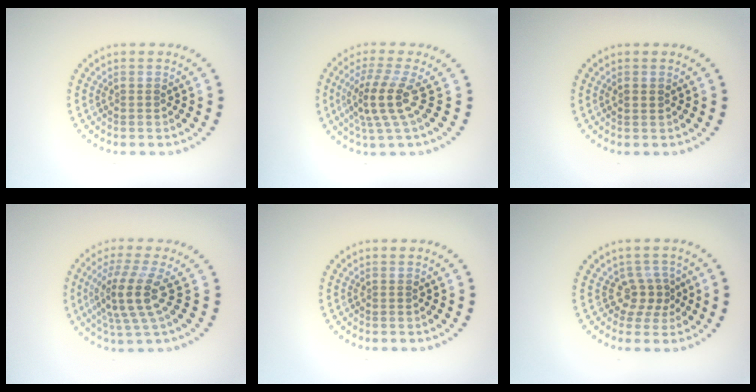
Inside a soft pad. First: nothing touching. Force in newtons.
{"total": 3.7, "press": 2.7, "slide": 2.6}
{"total": 1.0, "press": 1.0, "slide": 0.1}
{"total": 4.3, "press": 3.2, "slide": 2.9}
{"total": 0.0}
{"total": 2.4, "press": 1.6, "slide": 1.8}